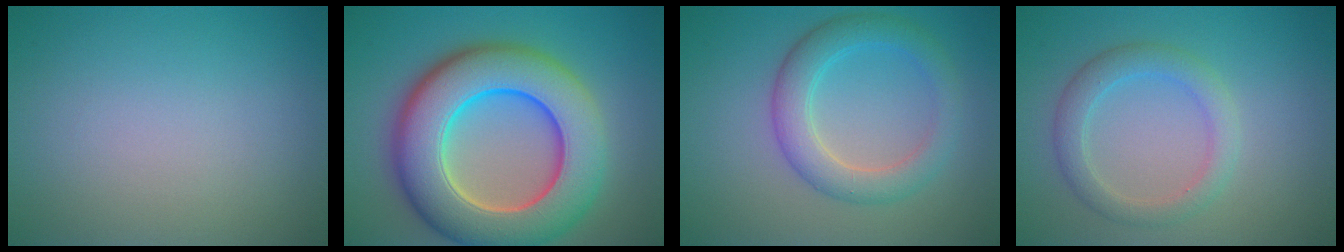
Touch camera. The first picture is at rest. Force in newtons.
{"total": 12.5, "press": 12.5, "slide": 0.4}
{"total": 4.3, "press": 4.3, "slide": 0.2}
{"total": 3.0, "press": 2.9, "slide": 0.3}